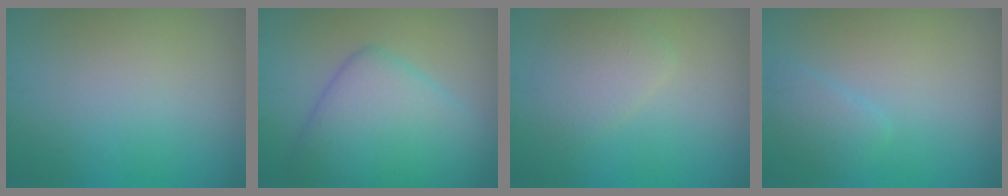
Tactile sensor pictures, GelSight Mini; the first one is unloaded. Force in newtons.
{"total": 7.0, "press": 7.0, "slide": 0.4}
{"total": 2.5, "press": 2.5, "slide": 0.1}
{"total": 1.7, "press": 1.7, "slide": 0.1}